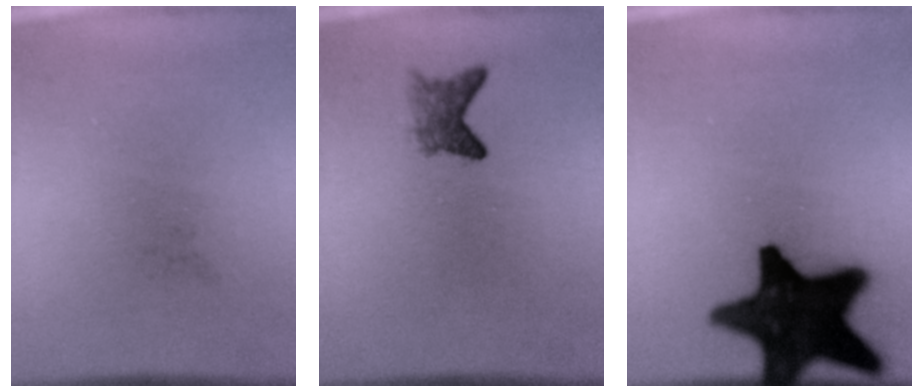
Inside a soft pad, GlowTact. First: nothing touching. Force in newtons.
{"total": 2.5}
{"total": 19.8}